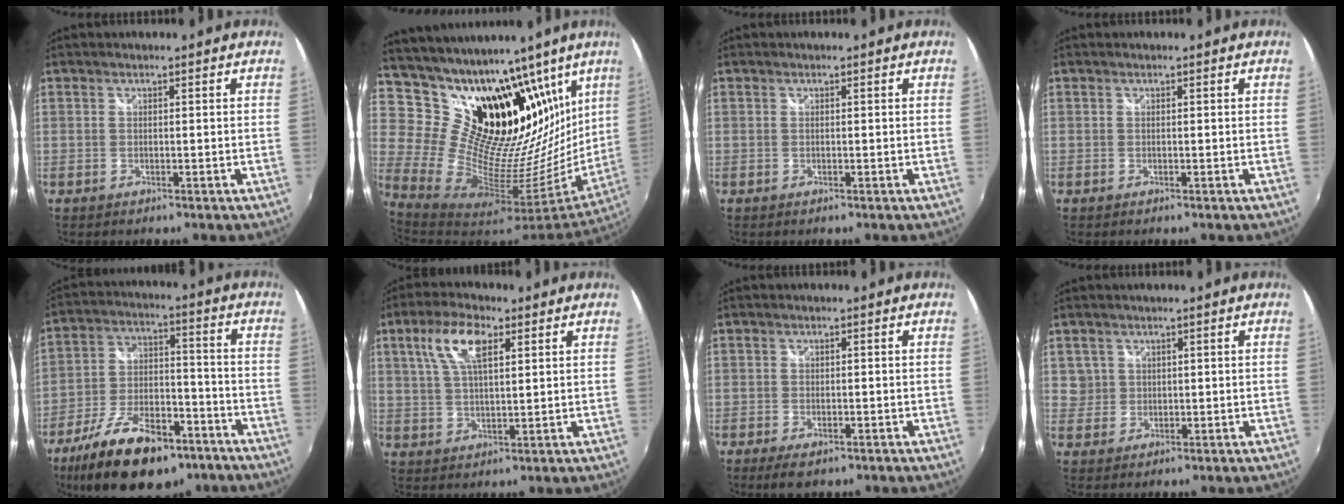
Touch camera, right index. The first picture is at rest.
{"total": 28.4, "force": [19.9, 15.5, 13.1], "torque": [-0.232, -0.037, 0.345]}
{"total": 0.0}
{"total": 0.0}
{"total": 20.8, "force": [-13.6, 9.3, 12.6], "torque": [-0.241, -0.011, -0.214]}
{"total": 8.6, "force": [3.7, 3.4, 7.0], "torque": [-0.139, 0.015, 0.070]}
{"total": 4.0, "force": [-2.6, 1.7, 2.5], "torque": [-0.057, -0.015, -0.045]}
{"total": 2.8, "force": [0.9, 2.6, -0.1], "torque": [0.016, 0.011, 0.014]}